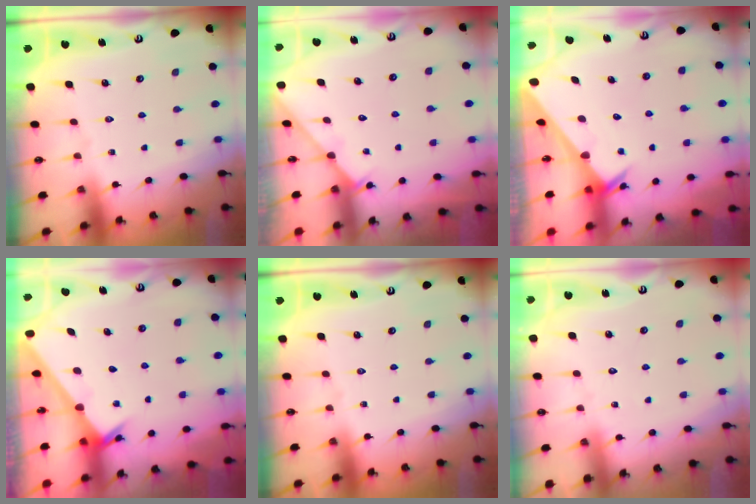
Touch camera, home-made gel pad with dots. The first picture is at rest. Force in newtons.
{"total": 2.3, "press": 2.3, "slide": 0.2}
{"total": 2.3, "press": 2.3, "slide": 0.1}
{"total": 2.4, "press": 2.4, "slide": 0.2}
{"total": 0.0}
{"total": 5.3, "press": 5.2, "slide": 0.5}